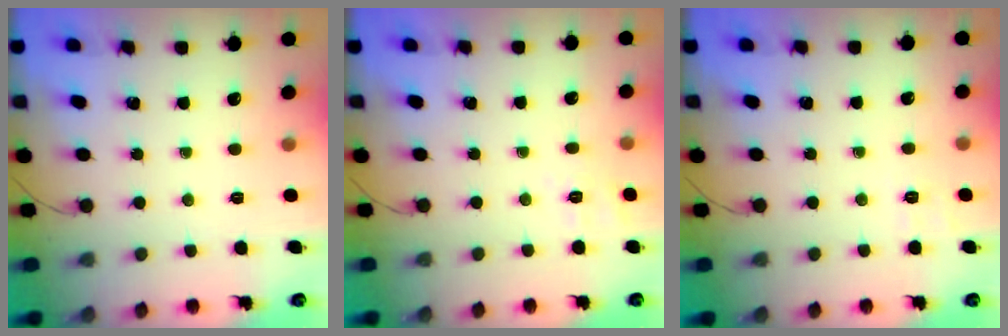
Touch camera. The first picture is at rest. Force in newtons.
{"total": 2.4, "press": 1.3, "slide": 2.1}
{"total": 1.9, "press": 1.0, "slide": 1.6}